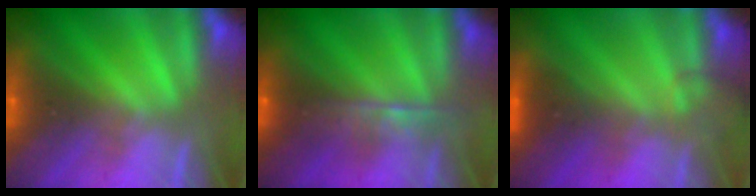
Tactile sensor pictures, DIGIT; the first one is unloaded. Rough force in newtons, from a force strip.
{"total": 6.5}
{"total": 3.1}